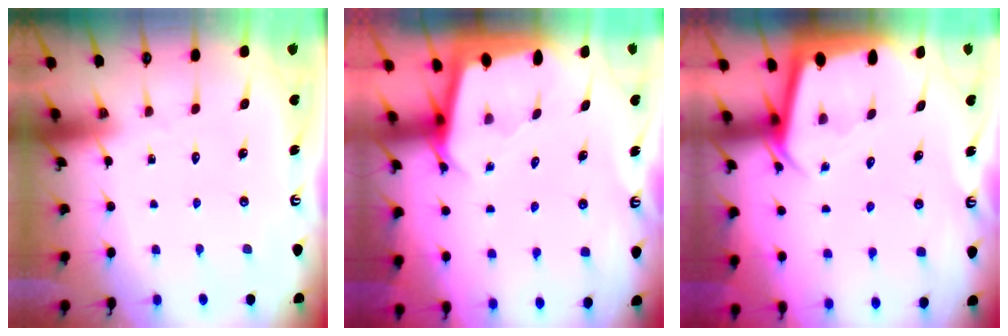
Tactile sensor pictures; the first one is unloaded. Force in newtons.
{"total": 2.4, "press": 2.4, "slide": 0.2}
{"total": 2.4, "press": 2.4, "slide": 0.1}